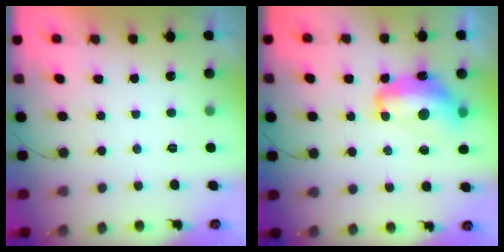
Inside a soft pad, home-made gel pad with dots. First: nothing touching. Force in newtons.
{"total": 13.9, "press": 13.9, "slide": 1.0}